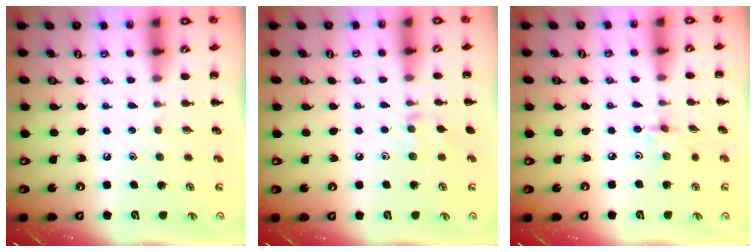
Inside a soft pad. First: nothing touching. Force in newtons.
{"total": 7.3, "press": 7.0, "slide": 1.8}
{"total": 2.2, "press": 2.2, "slide": 0.5}